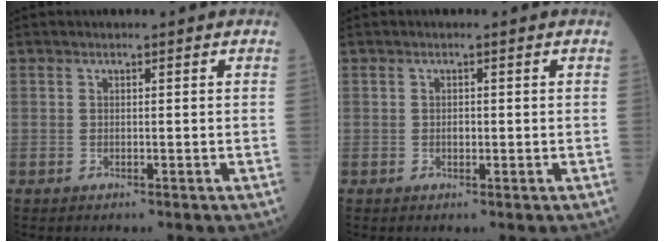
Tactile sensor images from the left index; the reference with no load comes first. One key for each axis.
{"total": 1.0, "fx": -0.1, "fy": 0.6, "fz": 0.7, "tx": -0.015, "ty": 0.001, "tz": -0.001}